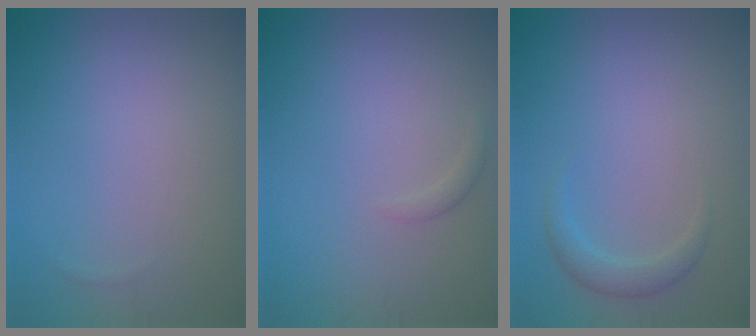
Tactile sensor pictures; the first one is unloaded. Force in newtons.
{"total": 0.7, "press": 0.7, "slide": 0.1}
{"total": 1.6, "press": 1.6, "slide": 0.1}